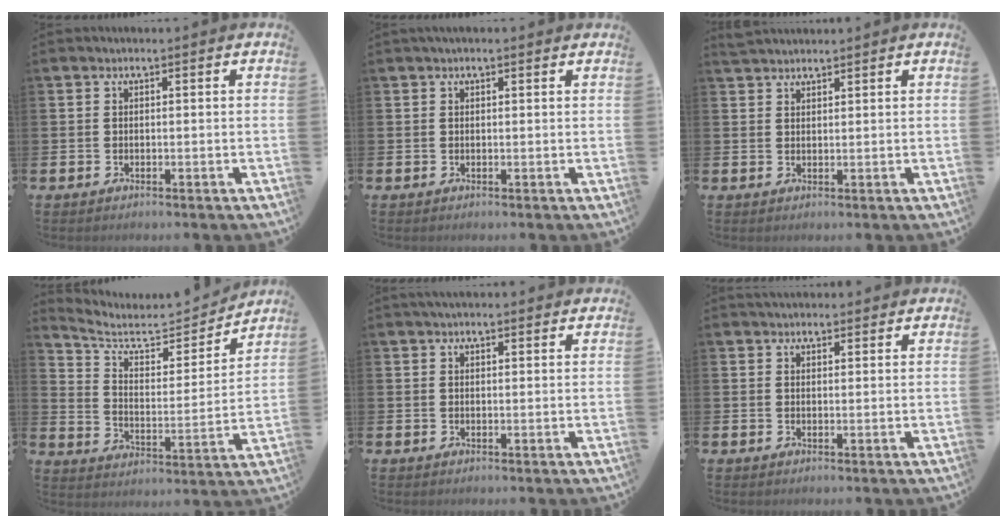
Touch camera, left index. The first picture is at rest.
{"total": 0.9, "force": [0.7, 0.2, 0.5], "torque": [-0.006, 0.002, 0.011]}
{"total": 2.2, "force": [2.2, 0.5, 0.1], "torque": [0.005, -0.006, 0.038]}
{"total": 6.8, "force": [6.1, 2.3, 1.9], "torque": [-0.064, -0.058, 0.098]}
{"total": 2.2, "force": [2.1, 0.4, 0.5], "torque": [-0.010, -0.003, 0.038]}
{"total": 2.6, "force": [2.4, 0.7, 0.1], "torque": [0.004, -0.009, 0.043]}